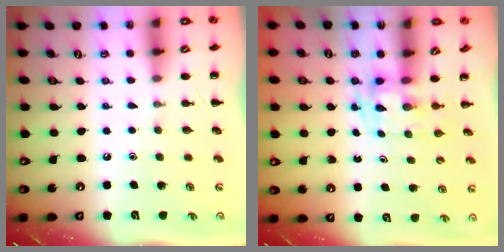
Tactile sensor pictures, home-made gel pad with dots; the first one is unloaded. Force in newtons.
{"total": 2.8, "press": 2.5, "slide": 1.3}